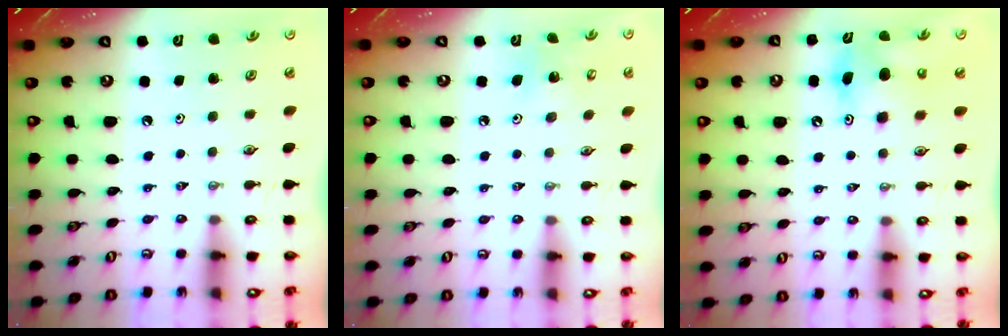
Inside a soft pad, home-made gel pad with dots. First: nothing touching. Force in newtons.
{"total": 6.3, "press": 6.3, "slide": 0.4}
{"total": 8.4, "press": 8.4, "slide": 0.3}